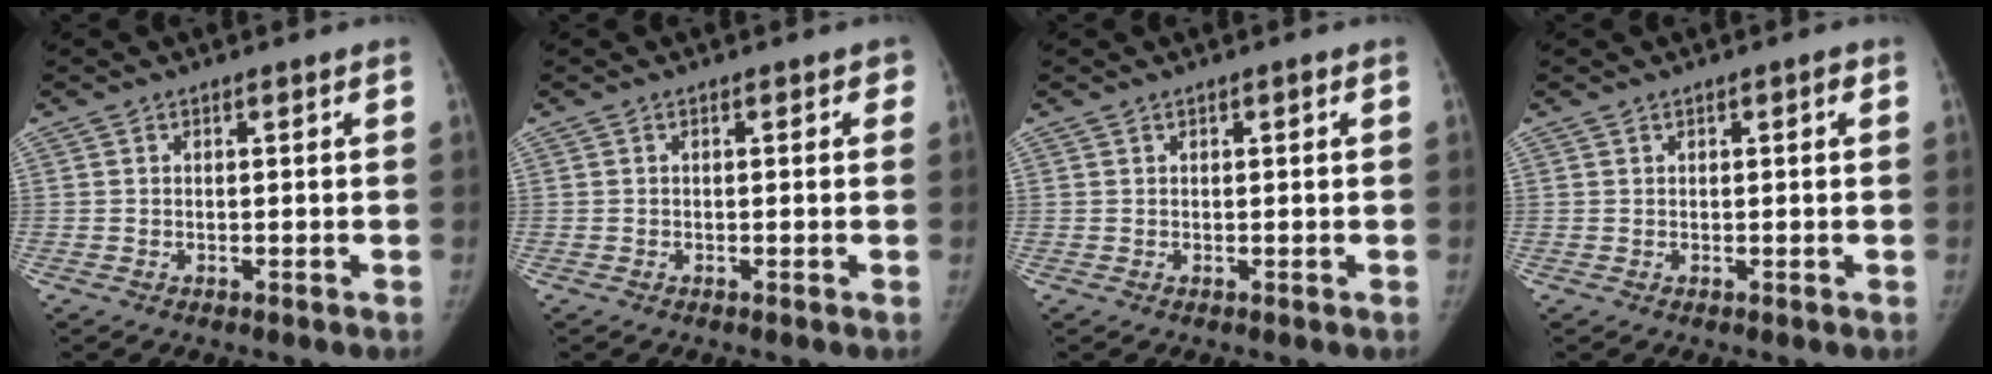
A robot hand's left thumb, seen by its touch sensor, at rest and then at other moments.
{"total": 1.2, "force": [0.5, 0.8, 0.8], "torque": [0.008, 0.003, 0.000]}
{"total": 0.8, "force": [0.4, 0.4, 0.5], "torque": [-0.003, 0.000, 0.006]}
{"total": 1.2, "force": [0.5, 0.6, 0.9], "torque": [-0.006, 0.000, 0.008]}